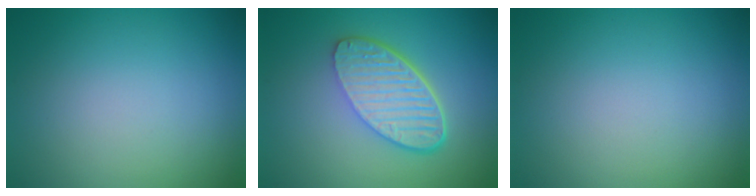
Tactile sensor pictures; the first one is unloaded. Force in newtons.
{"total": 6.0, "press": 4.2, "slide": 4.2}
{"total": 0.0}